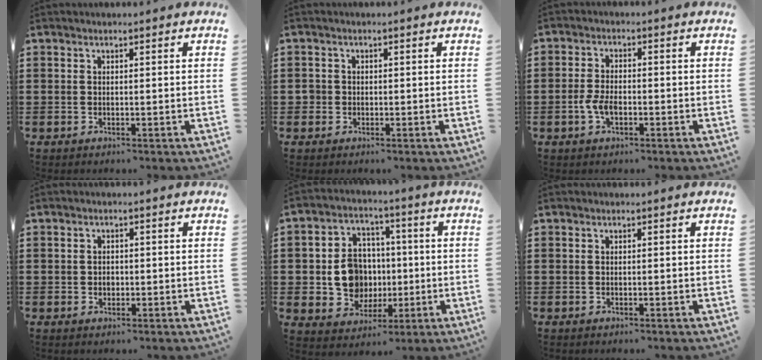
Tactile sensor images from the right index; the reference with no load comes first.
{"total": 1.2, "force": [-0.2, 1.1, 0.4], "torque": [-0.008, 0.003, -0.006]}
{"total": 3.5, "force": [-1.2, 1.7, 2.8], "torque": [-0.073, -0.006, -0.027]}
{"total": 1.3, "force": [-0.2, 1.1, 0.6], "torque": [-0.014, 0.006, -0.005]}
{"total": 8.8, "force": [-0.5, 7.9, 3.7], "torque": [-0.101, 0.014, -0.003]}
{"total": 0.0}